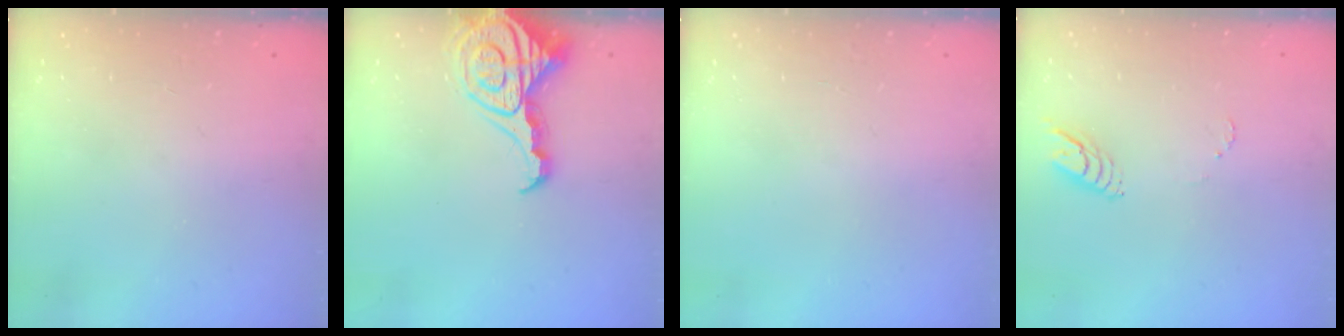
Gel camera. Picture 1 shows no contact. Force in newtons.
{"total": 8.4, "press": 8.4, "slide": 0.8}
{"total": 1.8, "press": 1.8, "slide": 0.1}
{"total": 5.9, "press": 5.9, "slide": 0.3}